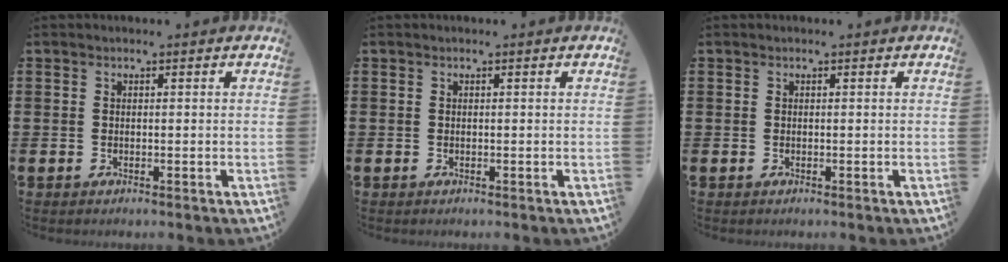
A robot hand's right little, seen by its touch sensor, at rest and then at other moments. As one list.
[{"total": 0.0}, {"total": 0.0}]